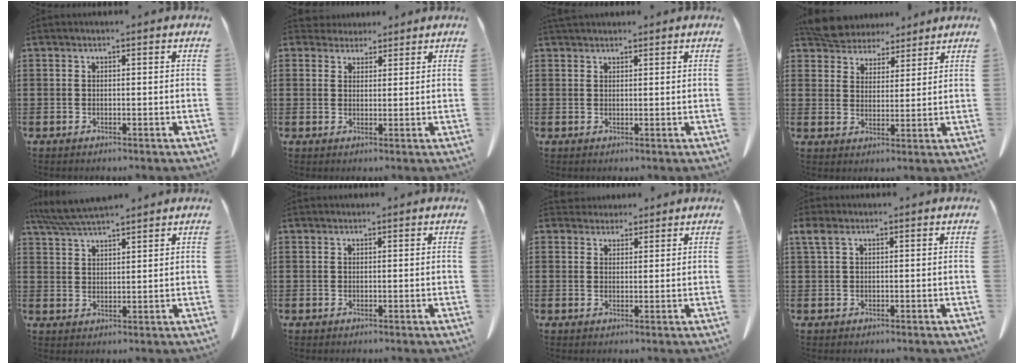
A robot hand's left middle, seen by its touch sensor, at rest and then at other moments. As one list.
[{"total": 2.6, "force": [2.3, 1.1, 0.1], "torque": [-0.002, -0.002, 0.044]}, {"total": 1.2, "force": [1.2, 0.3, 0.2], "torque": [-0.008, -0.001, 0.024]}, {"total": 6.0, "force": [5.7, 1.8, 0.5], "torque": [-0.037, -0.021, 0.108]}, {"total": 5.3, "force": [4.7, 0.6, 2.4], "torque": [-0.061, -0.012, 0.089]}, {"total": 0.0}, {"total": 2.2, "force": [2.1, 0.9, 0.1], "torque": [0.000, -0.002, 0.039]}, {"total": 2.0, "force": [0.7, 0.9, 1.7], "torque": [-0.045, 0.003, 0.009]}]